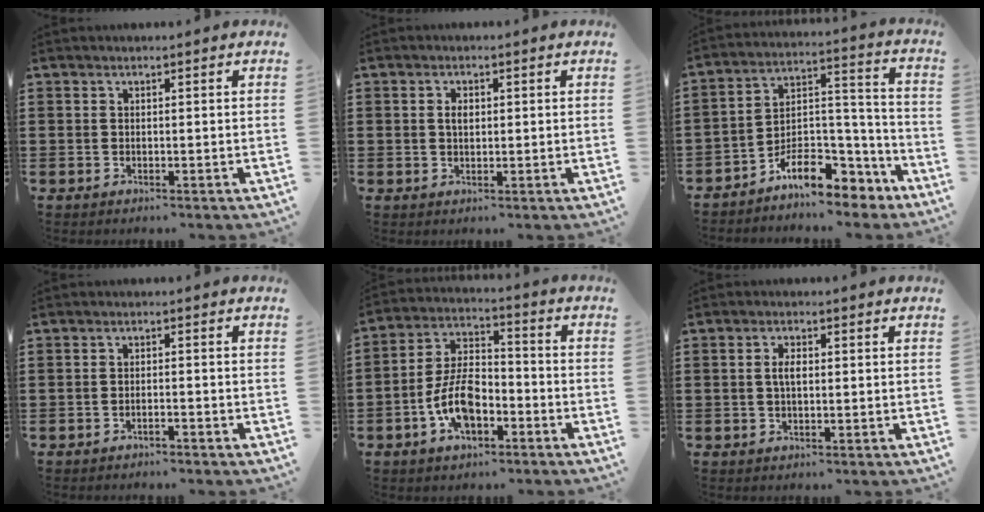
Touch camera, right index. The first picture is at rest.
{"total": 1.9, "force": [0.3, 1.1, 1.5], "torque": [-0.032, 0.008, 0.004]}
{"total": 8.8, "force": [-6.8, 4.4, 3.4], "torque": [-0.053, 0.018, -0.121]}
{"total": 1.4, "force": [-1.3, 0.0, 0.4], "torque": [-0.011, -0.001, -0.026]}
{"total": 9.0, "force": [-3.7, 4.7, 6.7], "torque": [-0.152, 0.006, -0.073]}
{"total": 2.6, "force": [0.2, 1.1, 2.3], "torque": [-0.047, 0.004, 0.001]}